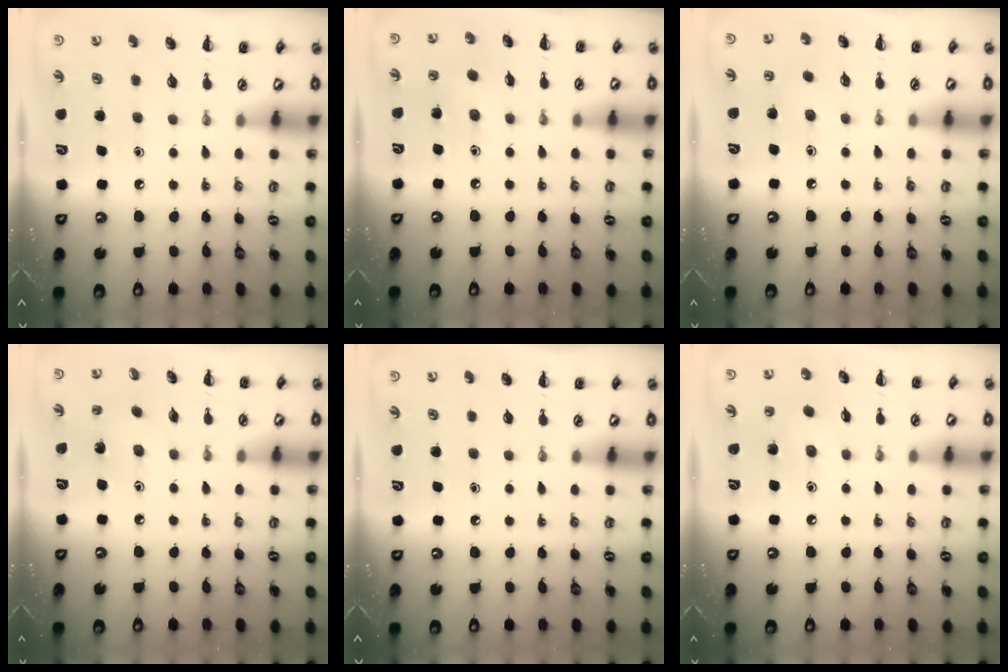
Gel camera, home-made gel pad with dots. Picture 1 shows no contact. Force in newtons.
{"total": 3.3, "press": 3.2, "slide": 1.0}
{"total": 2.5, "press": 2.3, "slide": 0.7}
{"total": 1.6, "press": 1.5, "slide": 0.6}
{"total": 0.0}
{"total": 6.3, "press": 6.1, "slide": 1.5}